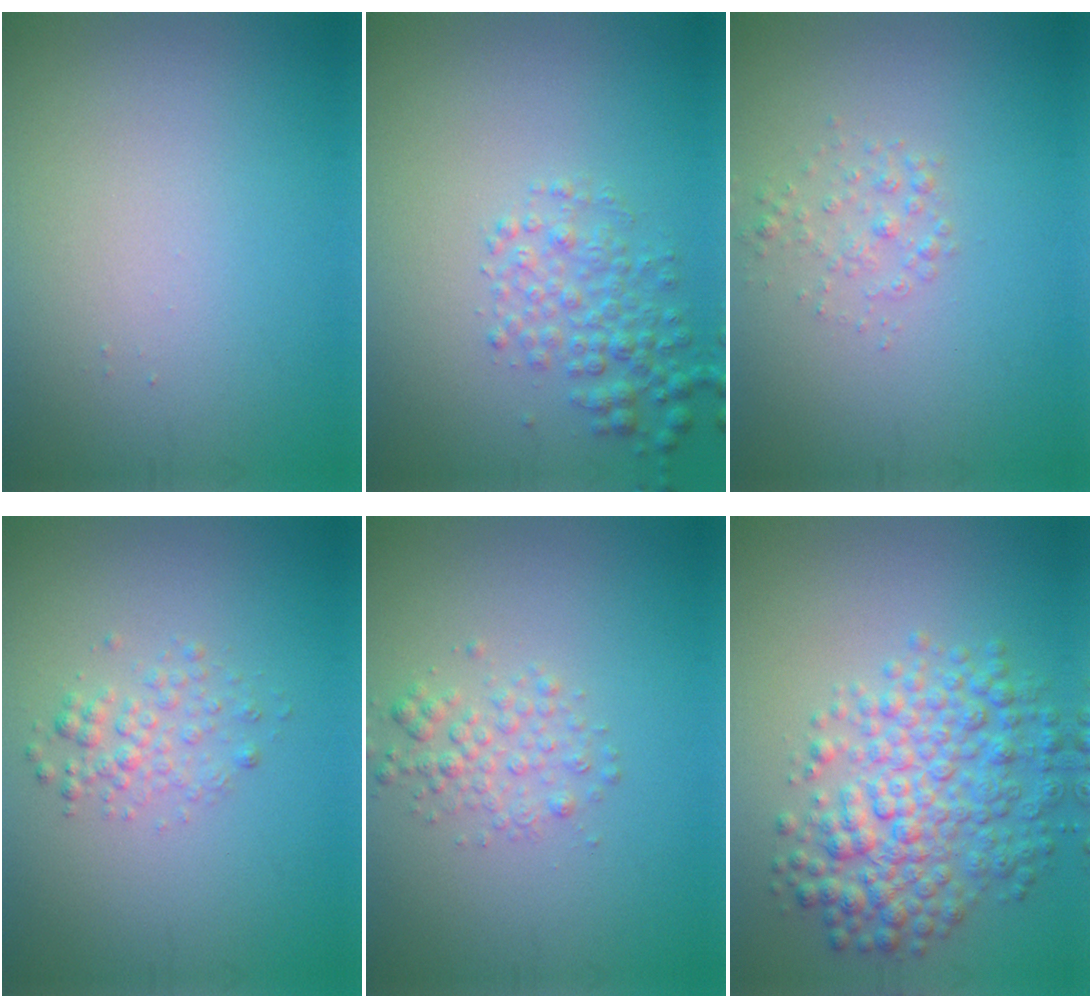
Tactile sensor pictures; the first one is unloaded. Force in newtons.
{"total": 2.9, "press": 2.9, "slide": 0.1}
{"total": 1.4, "press": 1.4, "slide": 0.0}
{"total": 1.9, "press": 1.9, "slide": 0.1}
{"total": 2.1, "press": 2.1, "slide": 0.1}
{"total": 6.5, "press": 6.5, "slide": 0.1}